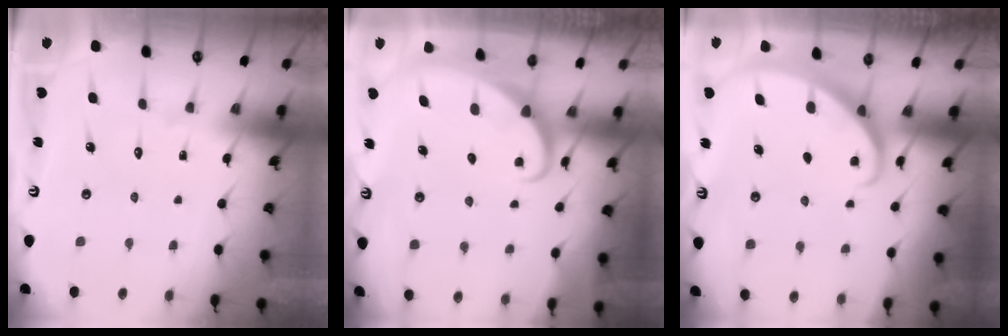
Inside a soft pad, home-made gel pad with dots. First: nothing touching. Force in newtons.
{"total": 2.3, "press": 2.3, "slide": 0.3}
{"total": 2.3, "press": 2.3, "slide": 0.2}